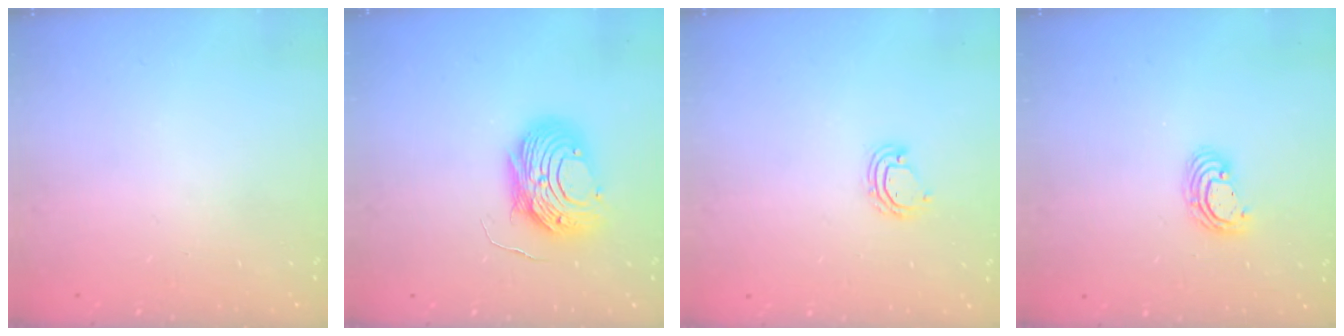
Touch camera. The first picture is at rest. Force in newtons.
{"total": 10.1, "press": 10.0, "slide": 1.0}
{"total": 5.2, "press": 5.2, "slide": 0.4}
{"total": 6.0, "press": 6.0, "slide": 0.8}